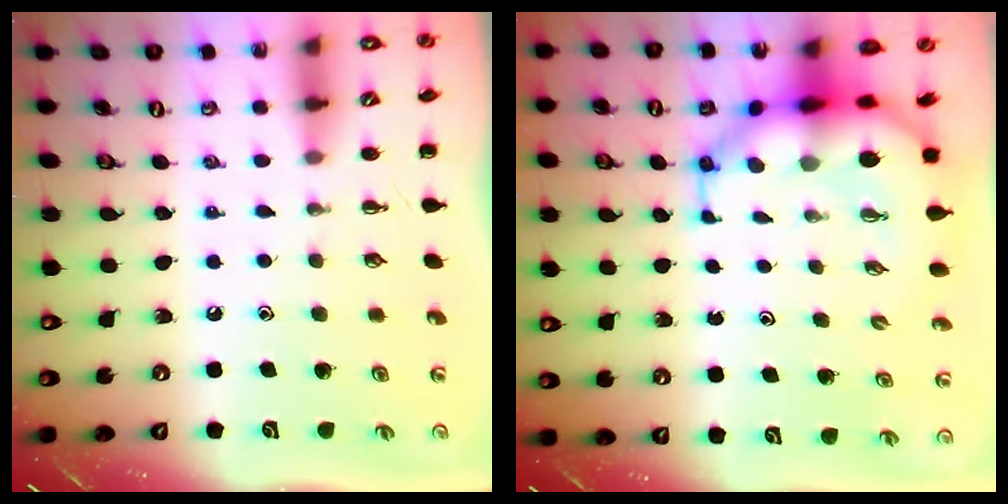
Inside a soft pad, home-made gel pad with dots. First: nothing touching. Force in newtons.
{"total": 9.4, "press": 9.0, "slide": 2.6}